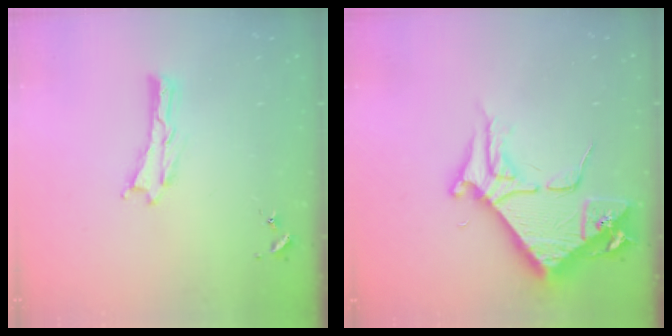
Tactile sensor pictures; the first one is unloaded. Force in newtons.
{"total": 8.3, "press": 8.2, "slide": 0.9}